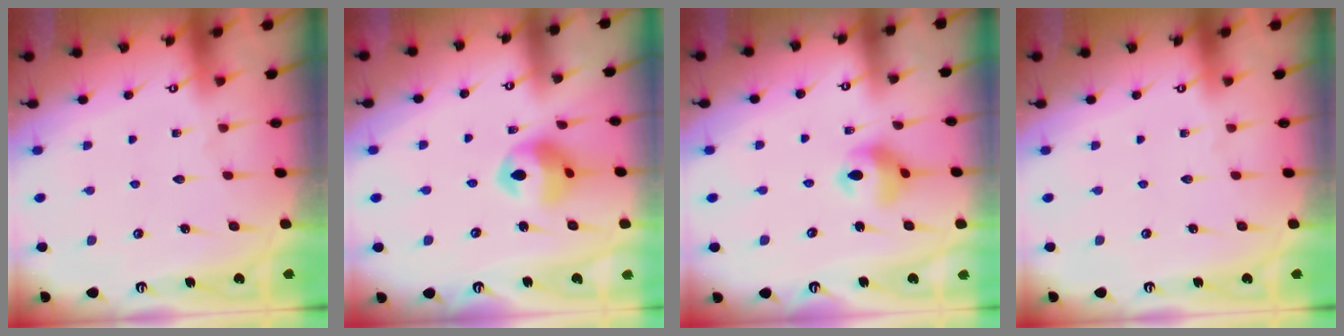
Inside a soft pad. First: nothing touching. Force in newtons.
{"total": 11.4, "press": 11.2, "slide": 1.6}
{"total": 8.7, "press": 8.6, "slide": 1.1}
{"total": 0.0}